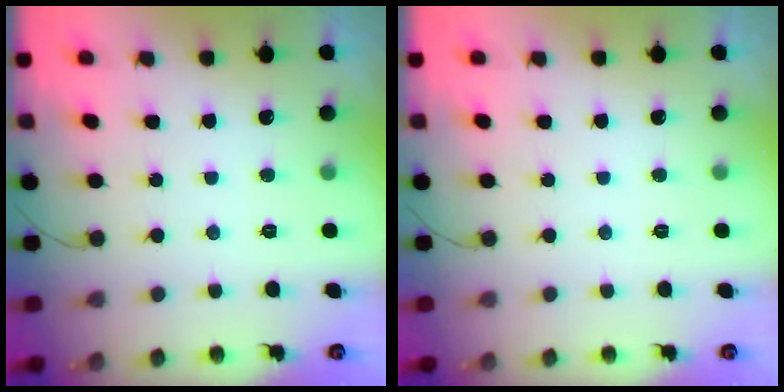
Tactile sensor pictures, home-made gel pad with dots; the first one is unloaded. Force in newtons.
{"total": 0.0}